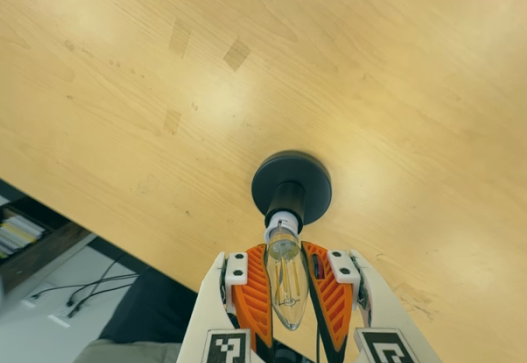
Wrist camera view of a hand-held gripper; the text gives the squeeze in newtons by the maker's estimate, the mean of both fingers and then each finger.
{"total": 18.4, "left": 17.4, "right": 19.5}